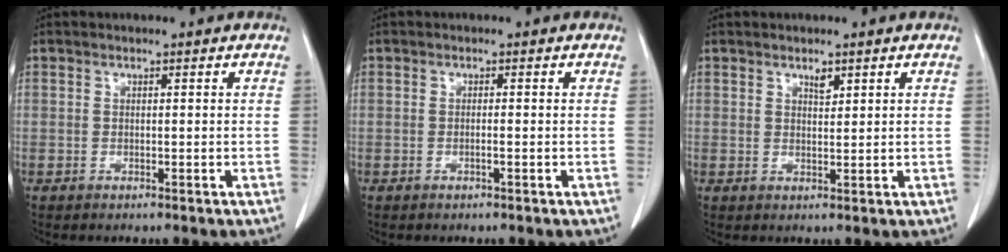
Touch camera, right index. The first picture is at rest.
{"total": 0.6, "force": [-0.3, -0.1, 0.5], "torque": [-0.010, 0.001, -0.005]}
{"total": 1.4, "force": [1.0, 0.5, 0.9], "torque": [-0.015, -0.004, 0.017]}